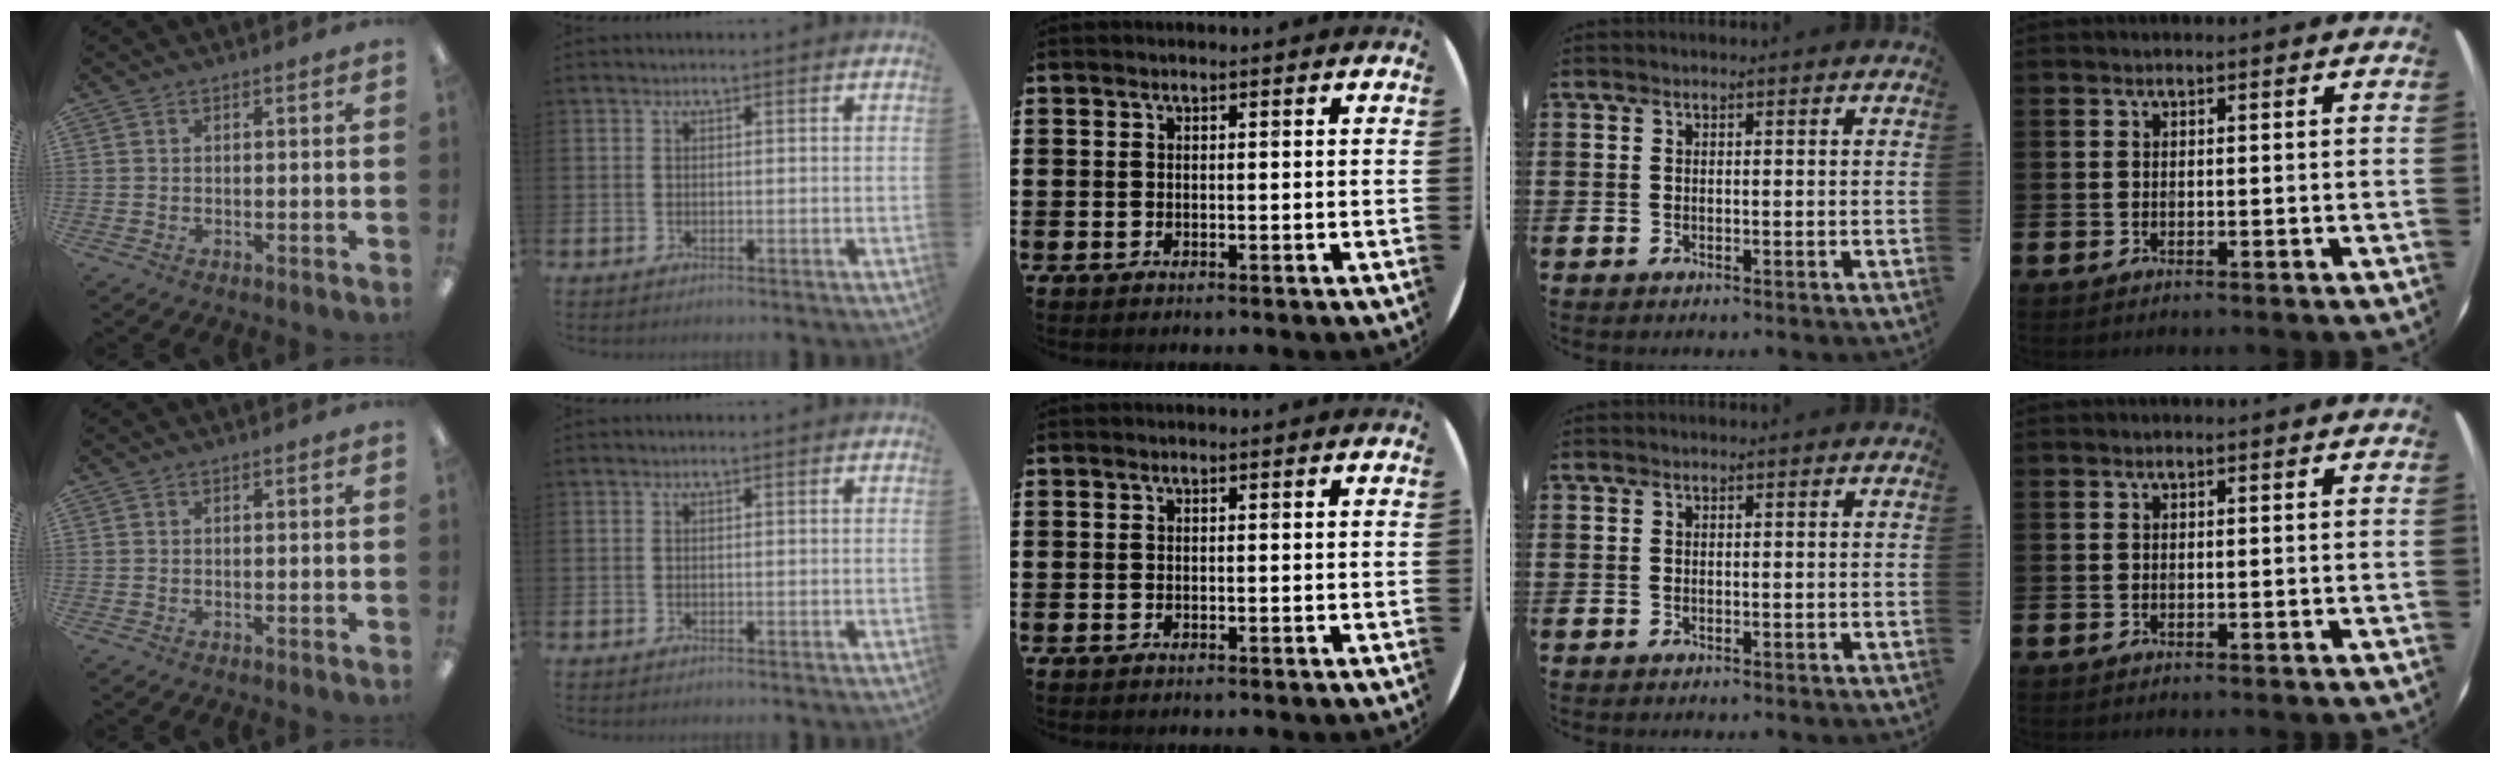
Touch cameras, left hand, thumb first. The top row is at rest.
{}